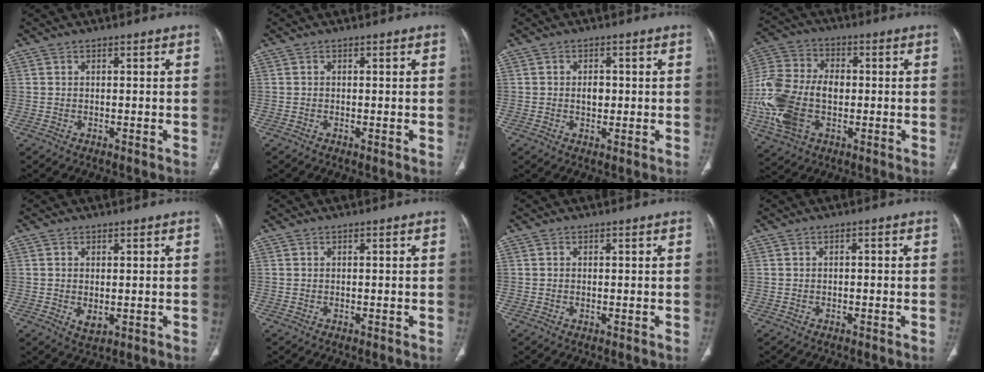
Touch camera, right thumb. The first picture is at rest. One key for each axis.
{"total": 0.0}
{"total": 2.7, "fx": 0.0, "fy": 2.0, "fz": 1.9, "tx": -0.021, "ty": 0.002, "tz": 0.000}
{"total": 19.2, "fx": -2.6, "fy": 12.5, "fz": 14.3, "tx": -0.320, "ty": 0.011, "tz": -0.043}
{"total": 2.8, "fx": -0.3, "fy": 1.6, "fz": 2.3, "tx": -0.038, "ty": -0.009, "tz": 0.002}
{"total": 0.0}
{"total": 0.0}
{"total": 0.7, "fx": -0.1, "fy": 0.3, "fz": 0.5, "tx": -0.006, "ty": 0.002, "tz": -0.003}